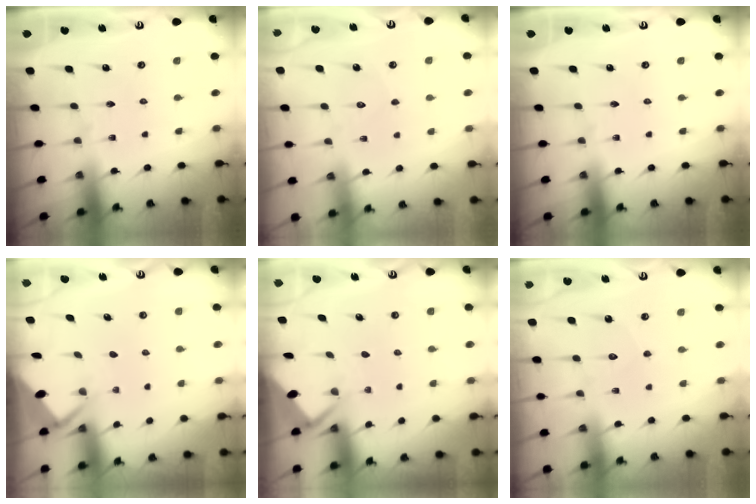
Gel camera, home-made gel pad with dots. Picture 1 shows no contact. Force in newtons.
{"total": 2.8, "press": 2.8, "slide": 0.2}
{"total": 0.0}
{"total": 2.6, "press": 2.6, "slide": 0.3}
{"total": 2.6, "press": 2.6, "slide": 0.3}
{"total": 6.0, "press": 6.0, "slide": 0.5}